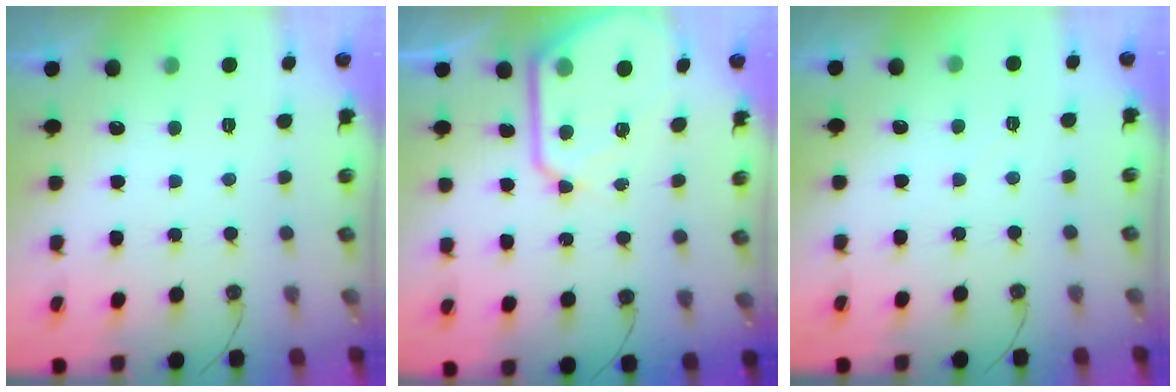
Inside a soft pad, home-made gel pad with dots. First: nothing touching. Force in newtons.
{"total": 13.8, "press": 13.7, "slide": 1.3}
{"total": 1.9, "press": 1.9, "slide": 0.3}